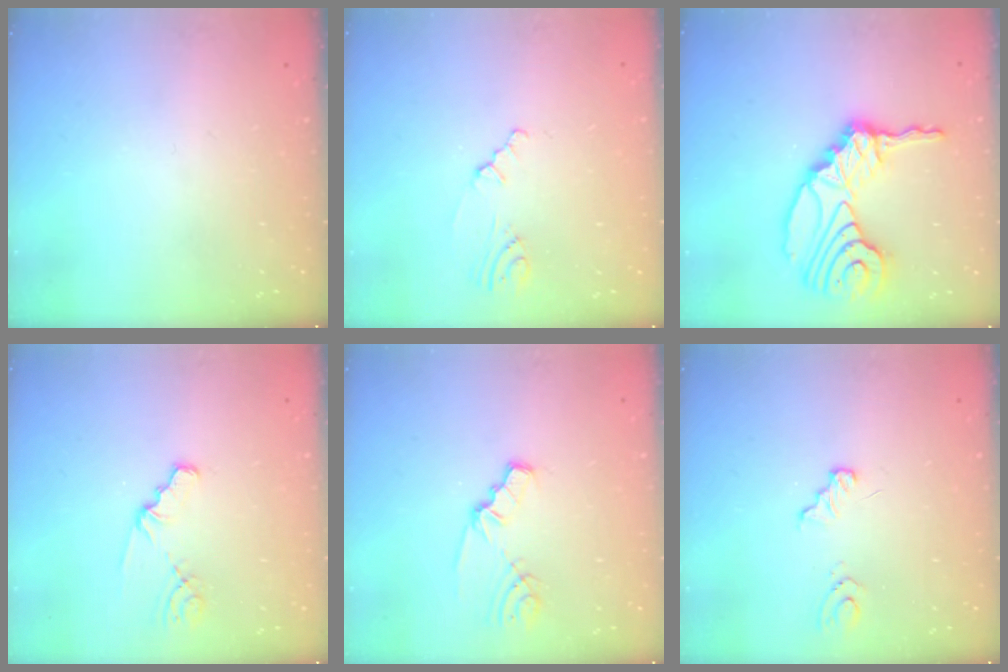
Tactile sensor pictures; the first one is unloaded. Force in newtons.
{"total": 1.1, "press": 1.1, "slide": 0.4}
{"total": 18.1, "press": 17.3, "slide": 5.3}
{"total": 1.9, "press": 1.9, "slide": 0.3}
{"total": 2.5, "press": 2.5, "slide": 0.4}
{"total": 4.1, "press": 4.1, "slide": 0.3}